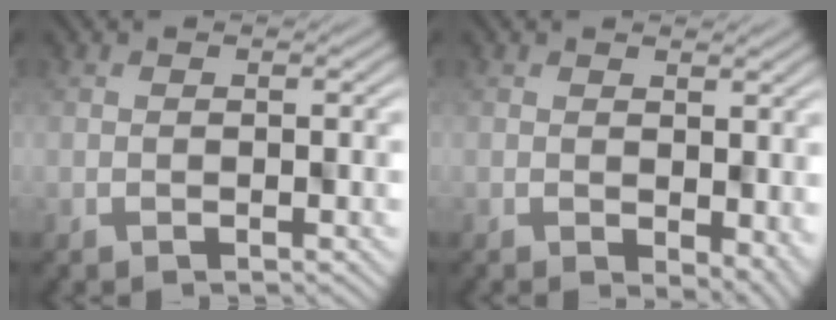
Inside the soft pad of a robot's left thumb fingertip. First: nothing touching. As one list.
[{"total": 2.4, "force": [-0.3, 1.4, 2.0], "torque": [-0.035, -0.004, 0.011]}]